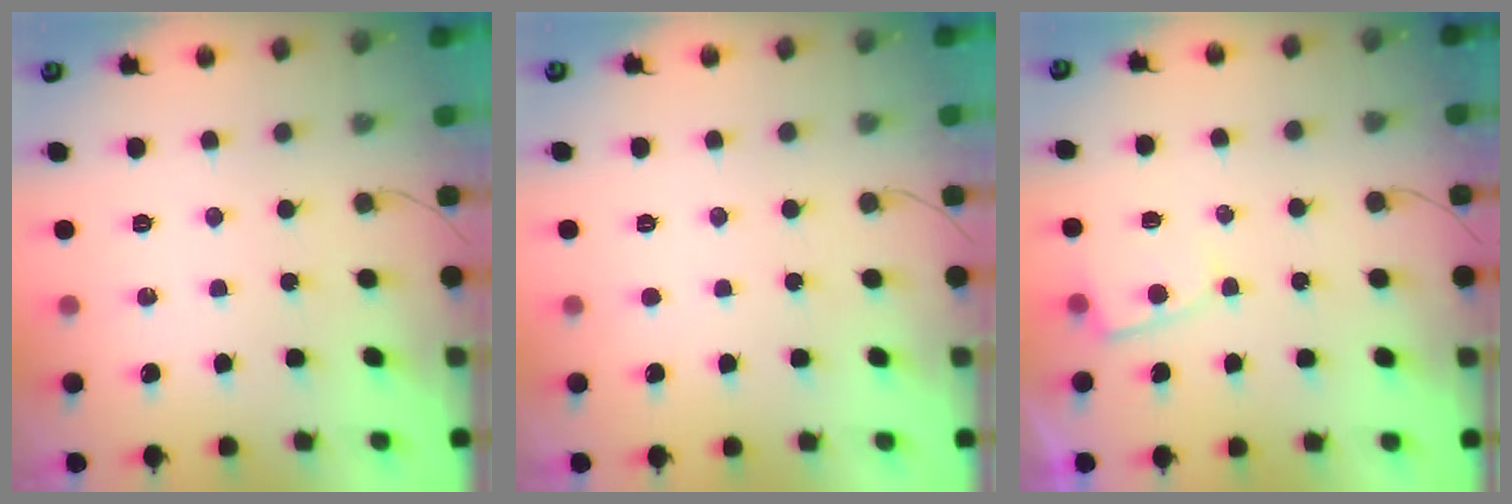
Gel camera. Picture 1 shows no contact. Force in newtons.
{"total": 1.6, "press": 1.6, "slide": 0.2}
{"total": 2.6, "press": 2.6, "slide": 0.2}